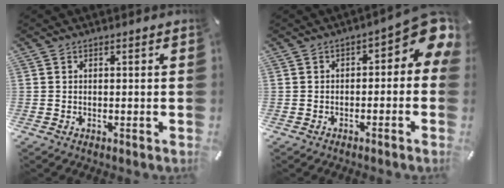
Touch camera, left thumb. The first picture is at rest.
{"total": 8.3, "force": [2.3, 3.8, 7.0], "torque": [-0.084, -0.028, 0.034]}